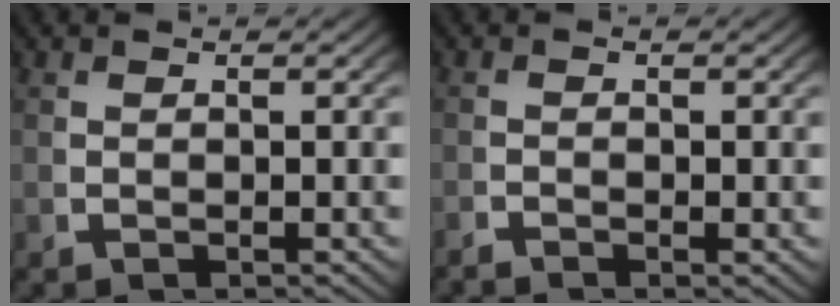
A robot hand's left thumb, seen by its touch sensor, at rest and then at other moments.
{"total": 0.9, "force": [-0.8, 0.1, 0.1], "torque": [0.002, -0.008, -0.019]}